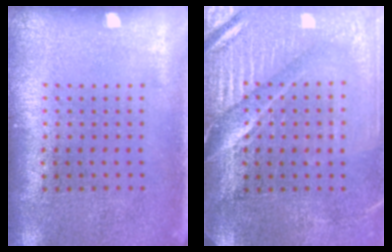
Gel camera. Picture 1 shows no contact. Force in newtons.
{"total": 4.0, "press": 3.7, "slide": 1.6}